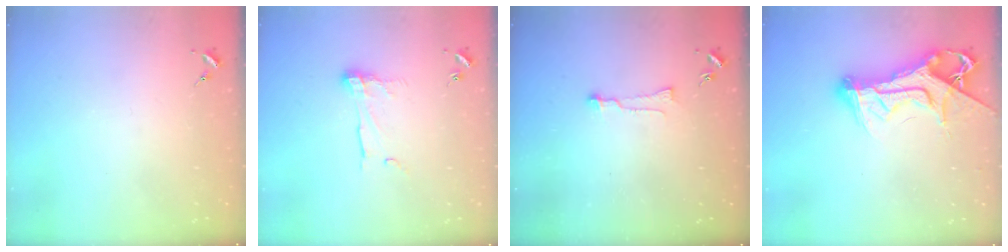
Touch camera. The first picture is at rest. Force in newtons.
{"total": 9.0, "press": 9.0, "slide": 0.4}
{"total": 4.6, "press": 4.6, "slide": 0.4}
{"total": 15.8, "press": 15.7, "slide": 1.5}